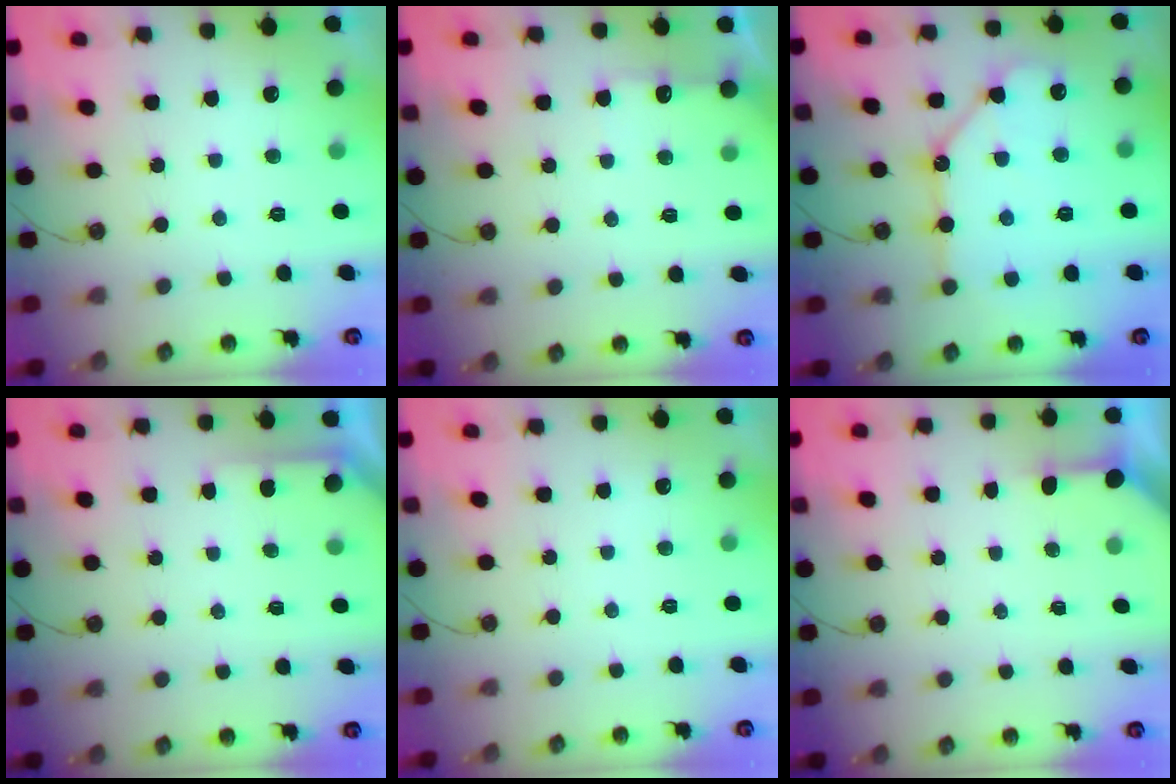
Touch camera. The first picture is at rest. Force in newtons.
{"total": 4.7, "press": 4.7, "slide": 0.6}
{"total": 11.5, "press": 11.5, "slide": 1.2}
{"total": 2.9, "press": 2.8, "slide": 0.2}
{"total": 0.0}
{"total": 2.6, "press": 2.5, "slide": 0.3}